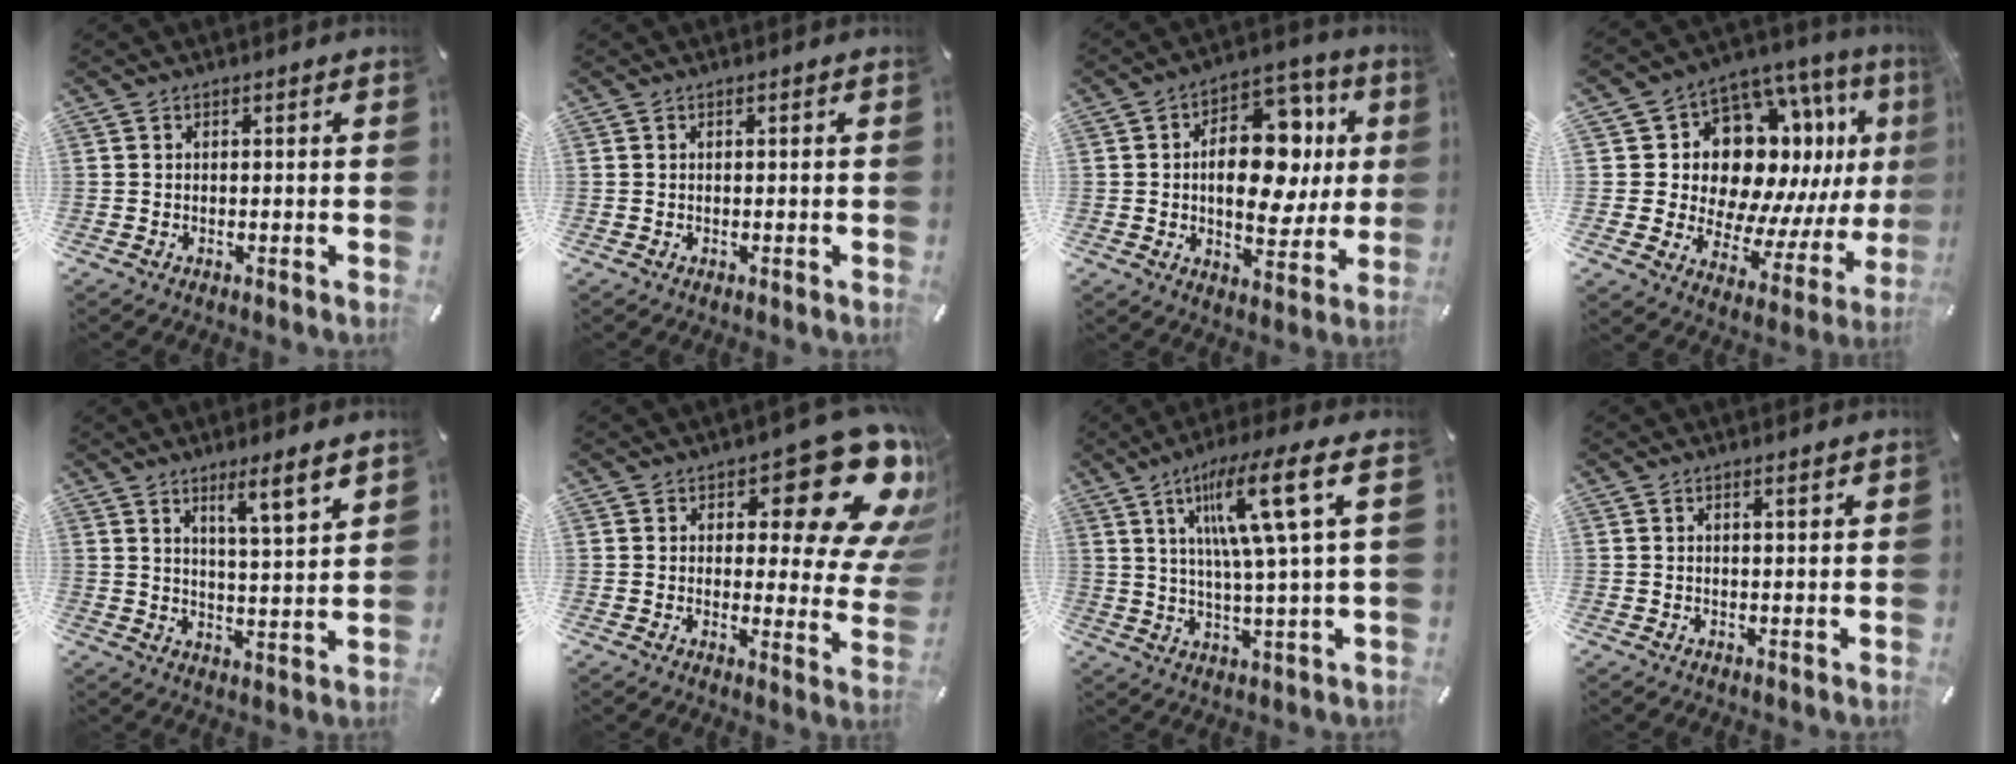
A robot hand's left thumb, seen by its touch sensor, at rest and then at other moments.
{"total": 0.0}
{"total": 18.1, "force": [2.4, 11.8, 13.4], "torque": [-0.175, -0.011, 0.046]}
{"total": 17.0, "force": [6.3, 12.8, 9.3], "torque": [-0.162, -0.075, 0.129]}
{"total": 6.9, "force": [5.3, 0.5, 4.4], "torque": [-0.065, -0.035, 0.085]}
{"total": 19.2, "force": [10.6, 7.9, 13.9], "torque": [-0.158, -0.083, 0.170]}
{"total": 16.1, "force": [6.1, 1.6, 14.8], "torque": [-0.262, -0.017, 0.081]}
{"total": 1.4, "force": [1.0, 0.2, 1.0], "torque": [-0.019, 0.000, 0.016]}